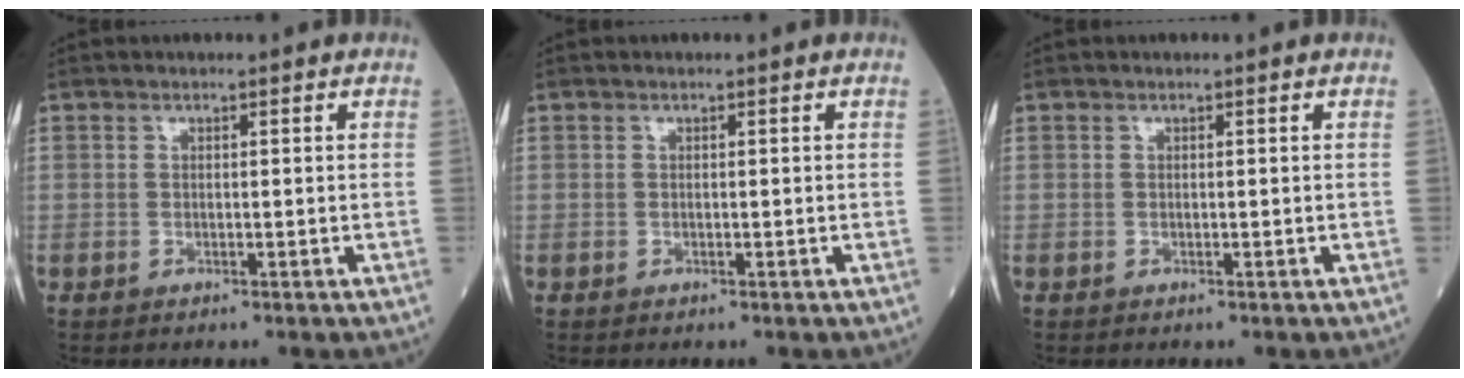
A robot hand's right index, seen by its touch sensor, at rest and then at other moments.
{"total": 0.0}
{"total": 0.0}